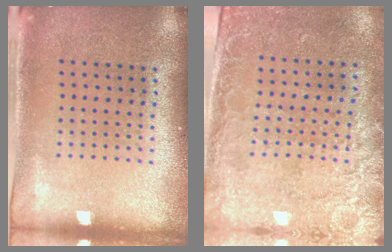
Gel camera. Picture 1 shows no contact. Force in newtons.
{"total": 2.6, "press": 2.2, "slide": 1.4}